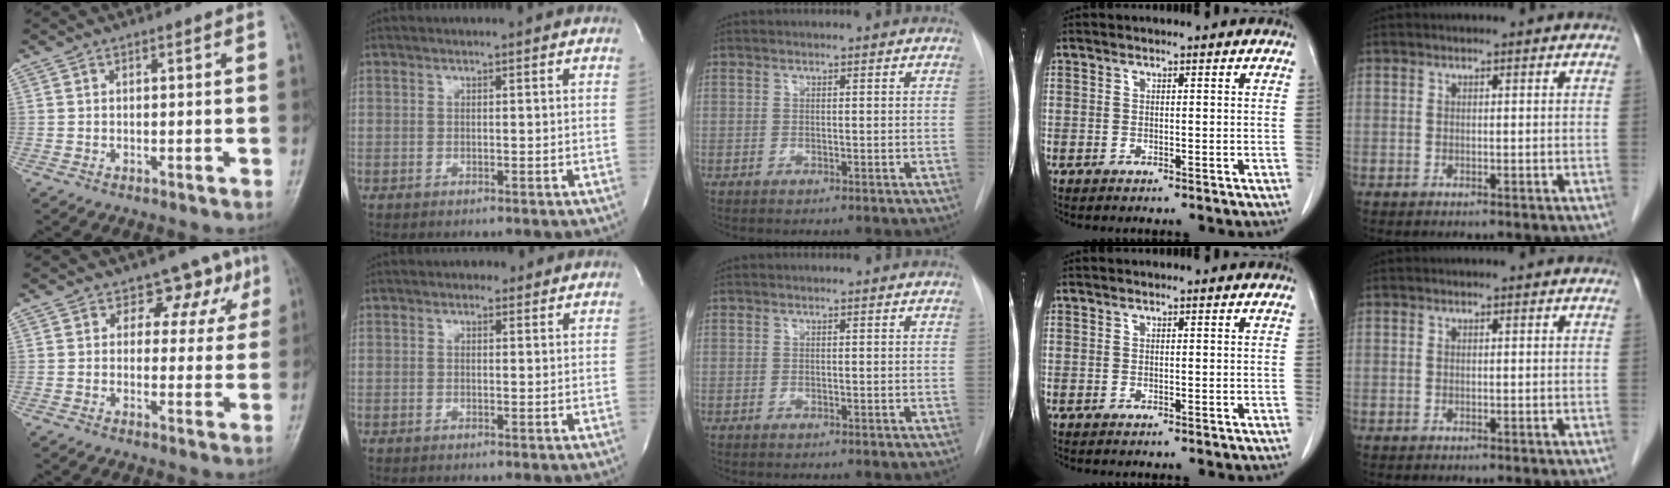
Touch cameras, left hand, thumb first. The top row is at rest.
{"thumb": {"total": 7.0, "force": [3.7, 5.3, 2.6], "torque": [0.015, -0.010, 0.036]}, "index": {"total": 1.8, "force": [1.3, 1.1, 0.6], "torque": [-0.010, 0.005, 0.013]}}